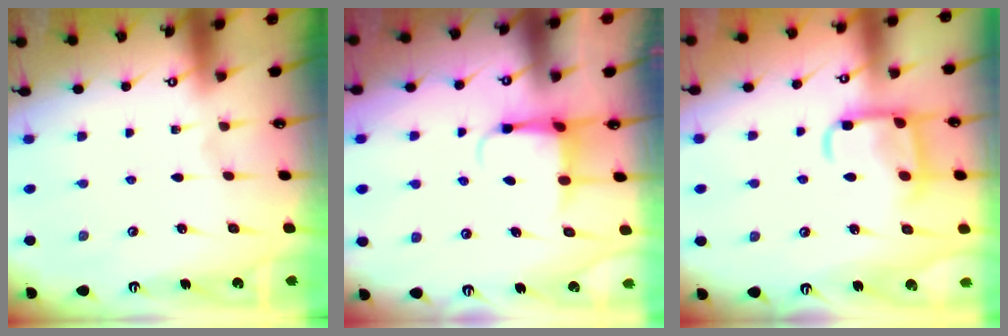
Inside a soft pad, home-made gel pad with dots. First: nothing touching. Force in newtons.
{"total": 3.9, "press": 3.8, "slide": 0.6}
{"total": 12.1, "press": 12.1, "slide": 1.1}